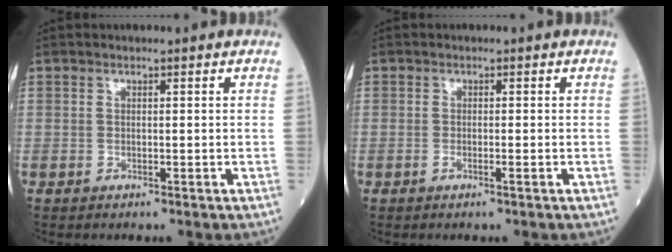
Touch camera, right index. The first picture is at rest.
{"total": 0.7, "force": [-0.2, -0.1, 0.6], "torque": [-0.016, 0.000, -0.001]}